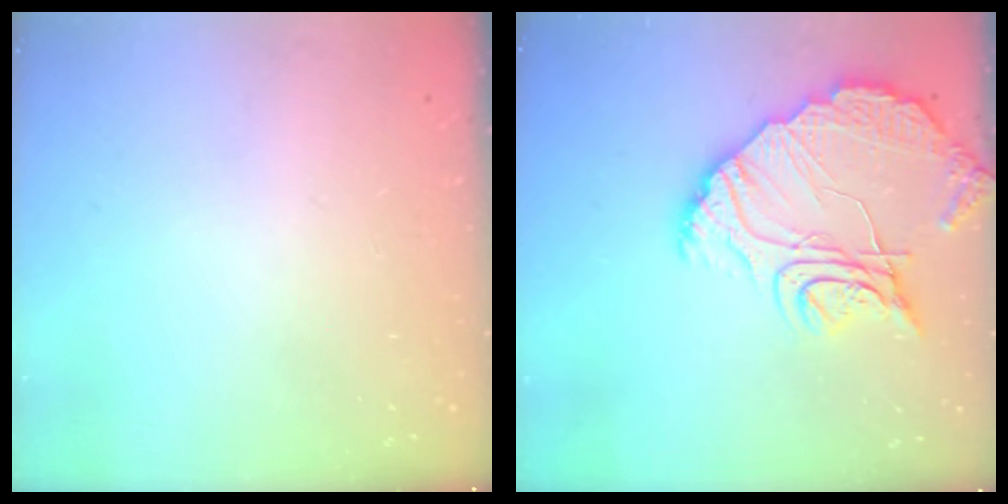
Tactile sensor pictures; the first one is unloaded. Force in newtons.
{"total": 14.9, "press": 14.8, "slide": 1.2}